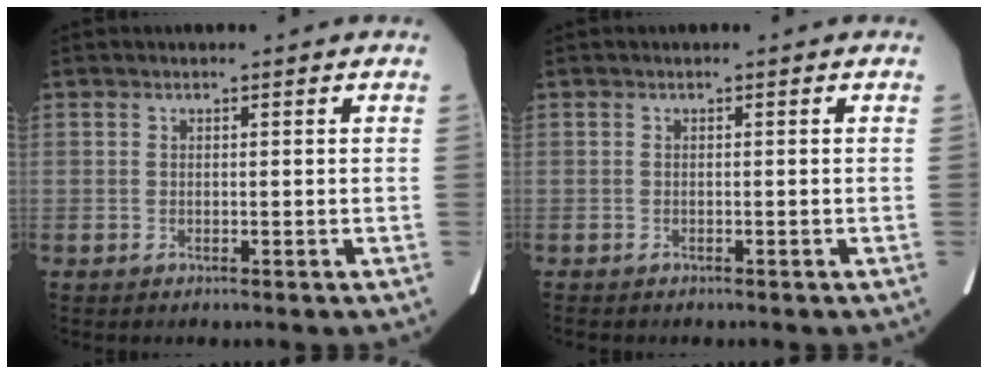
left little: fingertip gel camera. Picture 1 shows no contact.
{"total": 1.2, "force": [-1.0, 0.4, 0.5], "torque": [-0.009, -0.003, -0.010]}